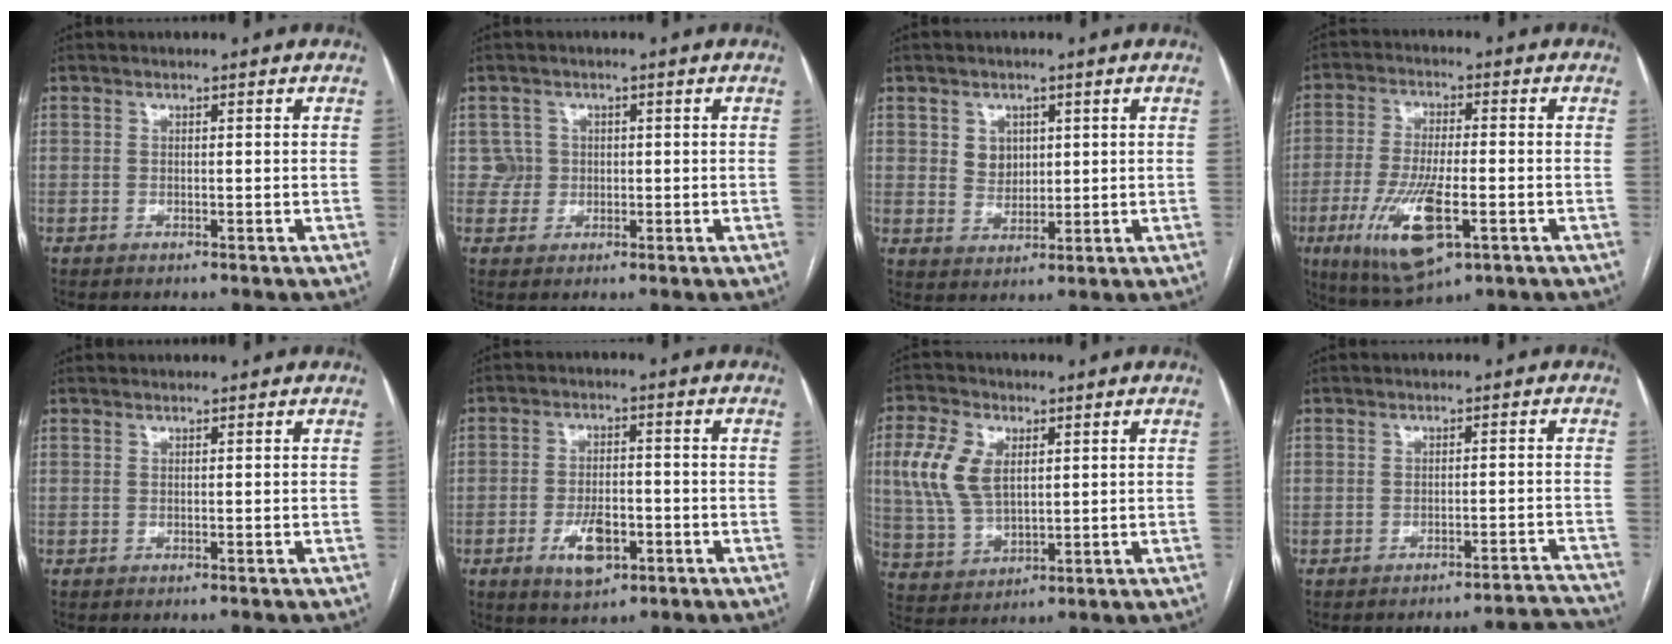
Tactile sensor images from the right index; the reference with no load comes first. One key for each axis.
{"total": 2.6, "fx": 0.3, "fy": 2.5, "fz": -0.4, "tx": 0.023, "ty": 0.008, "tz": 0.001}
{"total": 4.0, "fx": 1.4, "fy": 3.3, "fz": 1.6, "tx": -0.028, "ty": 0.003, "tz": 0.031}
{"total": 12.4, "fx": -4.6, "fy": 3.1, "fz": 11.1, "tx": -0.224, "ty": -0.023, "tz": -0.072}
{"total": 0.8, "fx": 0.8, "fy": 0.1, "fz": 0.3, "tx": -0.015, "ty": 0.016, "tz": 0.011}
{"total": 6.5, "fx": -2.7, "fy": 3.0, "fz": 5.1, "tx": -0.094, "ty": -0.002, "tz": -0.040}
{"total": 9.6, "fx": 2.6, "fy": 5.6, "fz": 7.4, "tx": -0.181, "ty": 0.014, "tz": 0.057}
{"total": 7.9, "fx": -7.8, "fy": -0.9, "fz": -0.4, "tx": 0.024, "ty": 0.010, "tz": -0.092}